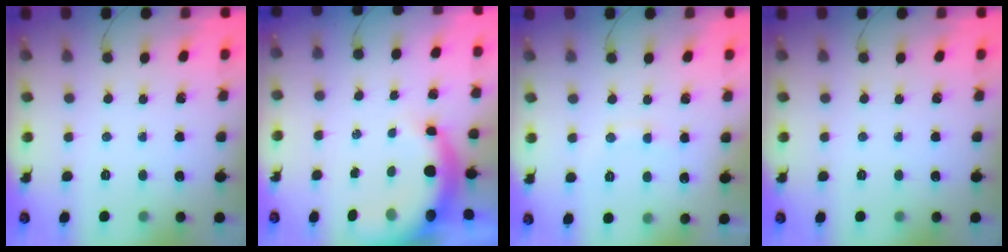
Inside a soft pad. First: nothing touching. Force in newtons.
{"total": 8.2, "press": 8.0, "slide": 1.8}
{"total": 7.3, "press": 7.2, "slide": 1.2}
{"total": 0.0}